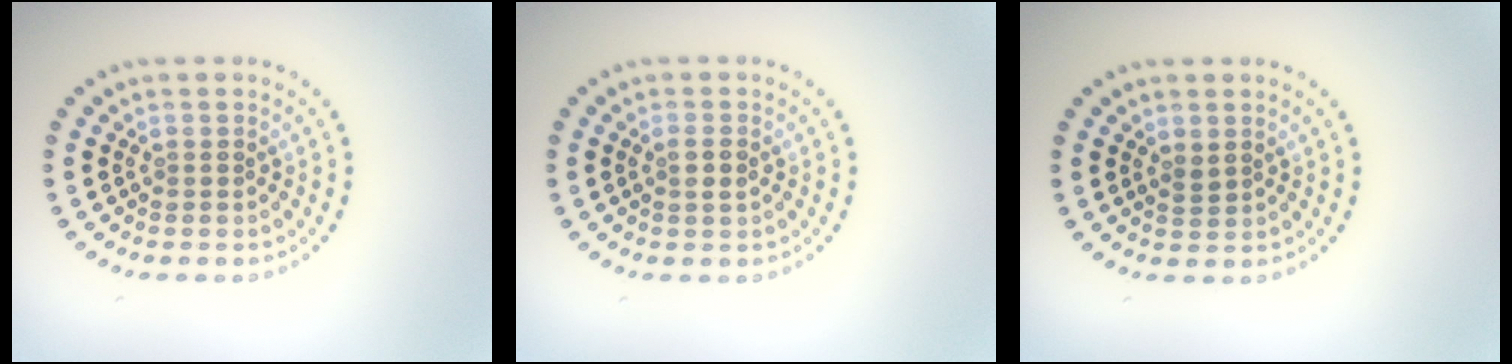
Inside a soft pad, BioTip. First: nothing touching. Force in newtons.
{"total": 1.2, "press": 1.1, "slide": 0.5}
{"total": 0.8, "press": 0.7, "slide": 0.4}